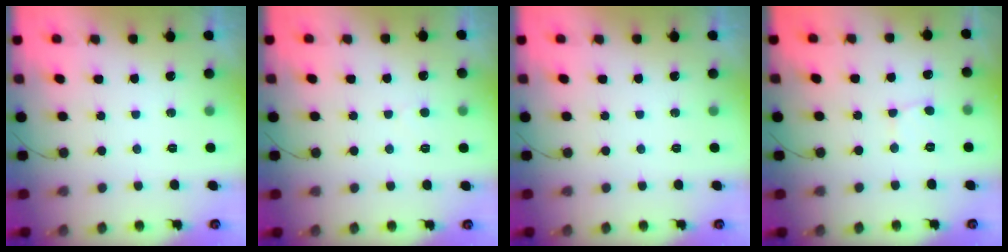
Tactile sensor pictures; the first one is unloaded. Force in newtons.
{"total": 2.9, "press": 2.9, "slide": 0.3}
{"total": 0.0}
{"total": 2.8, "press": 2.8, "slide": 0.3}